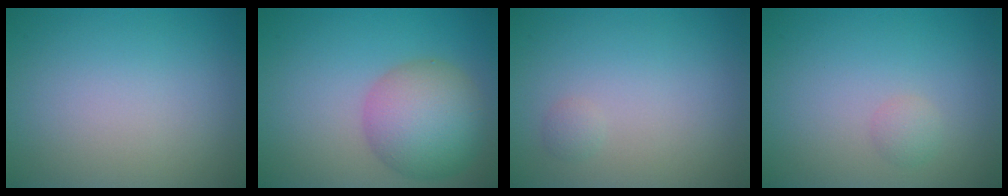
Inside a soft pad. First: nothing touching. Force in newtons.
{"total": 6.9, "press": 6.9, "slide": 0.3}
{"total": 0.6, "press": 0.6, "slide": 0.0}
{"total": 1.1, "press": 1.1, "slide": 0.0}